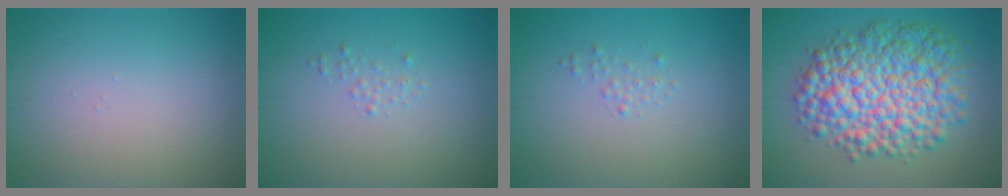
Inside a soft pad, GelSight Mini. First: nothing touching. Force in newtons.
{"total": 0.7, "press": 0.7, "slide": 0.1}
{"total": 0.7, "press": 0.7, "slide": 0.1}
{"total": 10.0, "press": 10.0, "slide": 0.2}